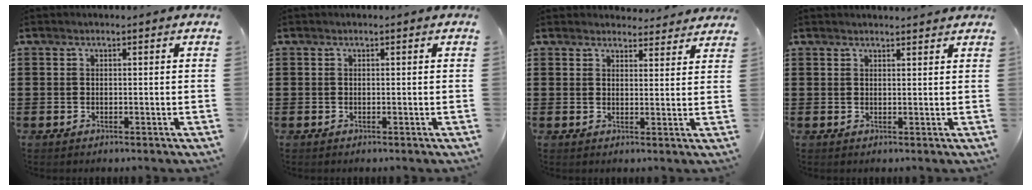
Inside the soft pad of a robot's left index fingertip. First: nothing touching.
{"total": 0.0}
{"total": 3.4, "force": [3.3, 0.8, 0.2], "torque": [-0.007, -0.015, 0.061]}
{"total": 1.5, "force": [1.4, 0.0, 0.2], "torque": [-0.006, 0.001, 0.028]}